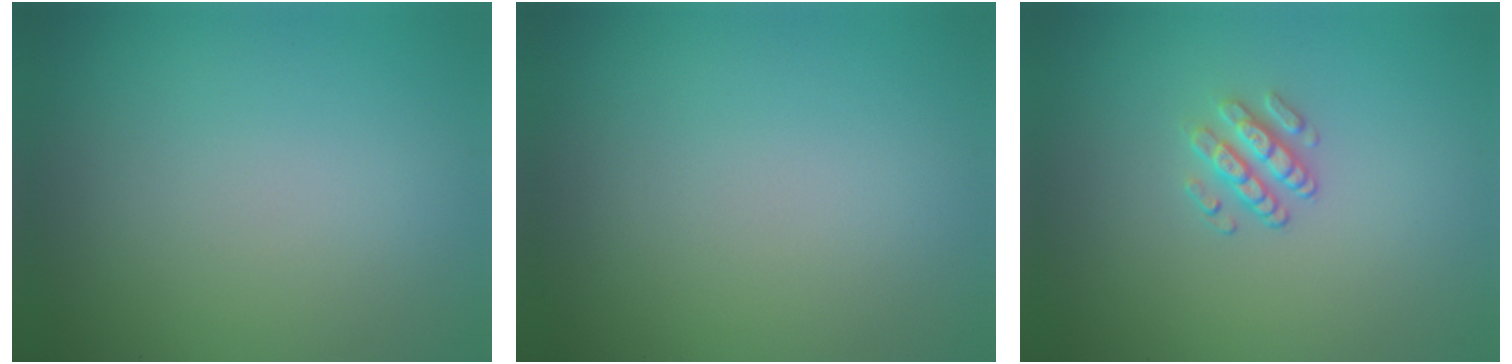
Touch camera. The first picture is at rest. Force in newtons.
{"total": 0.0}
{"total": 2.0, "press": 1.6, "slide": 1.3}